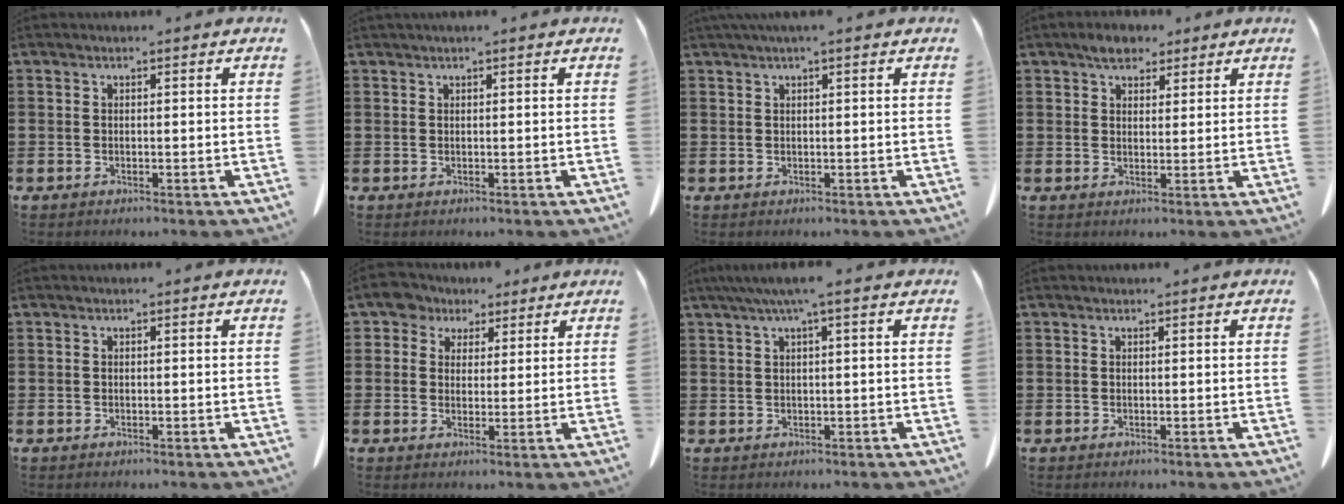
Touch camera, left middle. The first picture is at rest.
{"total": 0.5, "force": [0.4, 0.0, 0.3], "torque": [-0.007, 0.000, 0.007]}
{"total": 1.2, "force": [0.6, 0.0, 1.0], "torque": [-0.020, 0.000, 0.012]}
{"total": 3.7, "force": [3.0, 1.9, 1.2], "torque": [-0.024, 0.006, 0.055]}
{"total": 0.0}
{"total": 4.9, "force": [3.2, 3.5, 1.1], "torque": [-0.035, 0.008, 0.057]}
{"total": 3.2, "force": [1.1, 0.1, 3.0], "torque": [-0.057, 0.000, 0.020]}
{"total": 0.0}